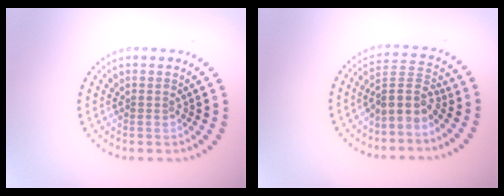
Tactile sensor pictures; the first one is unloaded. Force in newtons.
{"total": 3.2, "press": 2.5, "slide": 2.0}